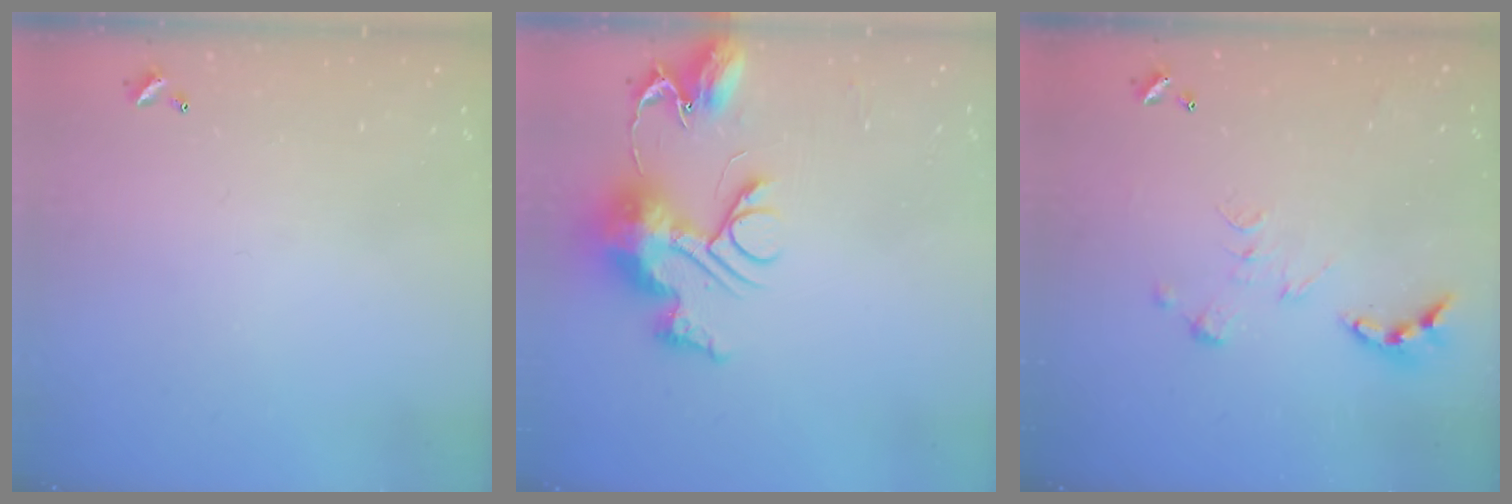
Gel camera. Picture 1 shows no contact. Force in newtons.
{"total": 12.5, "press": 12.4, "slide": 1.2}
{"total": 0.0}